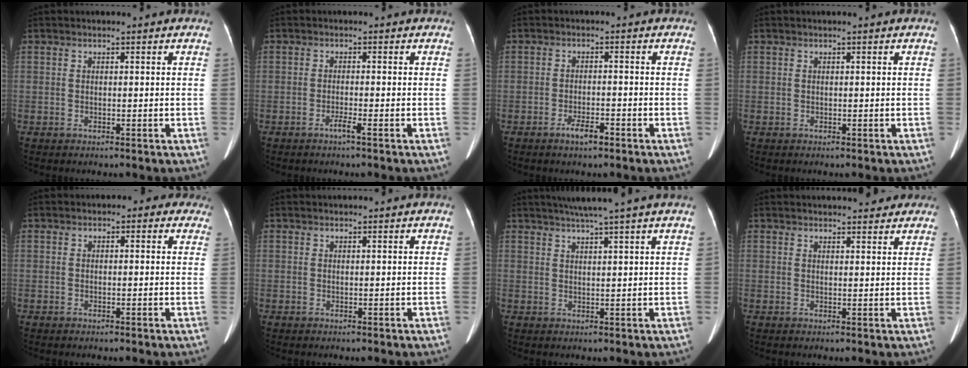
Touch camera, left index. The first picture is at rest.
{"total": 1.4, "force": [-0.9, -0.3, 1.0], "torque": [-0.018, 0.000, -0.017]}
{"total": 2.8, "force": [-1.9, 0.6, 1.9], "torque": [-0.035, 0.000, -0.032]}
{"total": 0.0}
{"total": 1.9, "force": [0.8, 1.5, 0.9], "torque": [0.004, 0.012, -0.003]}
{"total": 1.0, "force": [0.9, 0.0, 0.3], "torque": [-0.005, 0.020, 0.019]}
{"total": 7.0, "force": [5.6, -1.7, 3.9], "torque": [-0.057, 0.016, 0.077]}
{"total": 8.2, "force": [7.5, 2.0, 2.9], "torque": [-0.028, 0.012, 0.082]}